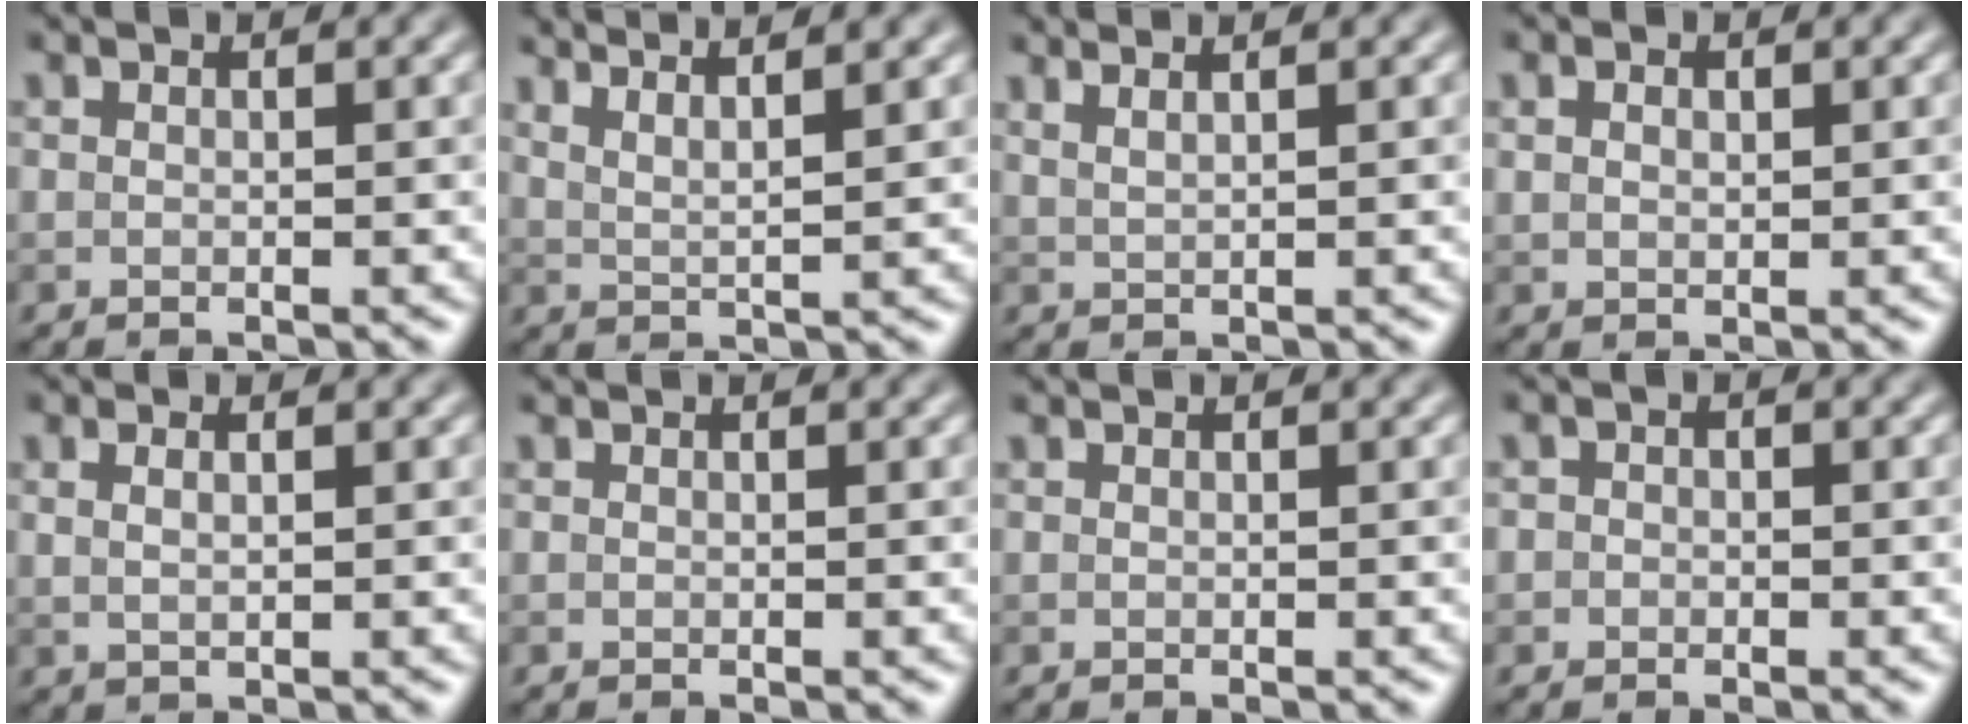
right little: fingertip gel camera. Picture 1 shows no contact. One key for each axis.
{"total": 5.1, "fx": 3.9, "fy": 1.3, "fz": 2.9, "tx": -0.021, "ty": 0.026, "tz": 0.031}
{"total": 2.9, "fx": 1.9, "fy": 1.1, "fz": 1.8, "tx": -0.009, "ty": 0.009, "tz": 0.004}
{"total": 1.4, "fx": 0.5, "fy": 1.0, "fz": 0.9, "tx": -0.018, "ty": 0.002, "tz": 0.012}
{"total": 1.4, "fx": 0.6, "fy": 0.5, "fz": 1.2, "tx": -0.024, "ty": -0.001, "tz": 0.014}
{"total": 0.0}
{"total": 0.0}
{"total": 1.1, "fx": -0.1, "fy": 1.1, "fz": 0.3, "tx": 0.005, "ty": -0.002, "tz": -0.014}